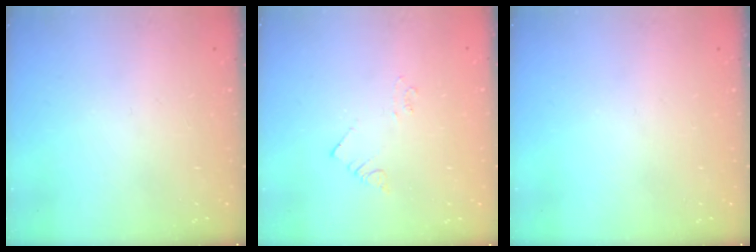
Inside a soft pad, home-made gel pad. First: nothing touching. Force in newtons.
{"total": 2.1, "press": 2.1, "slide": 0.3}
{"total": 0.0}